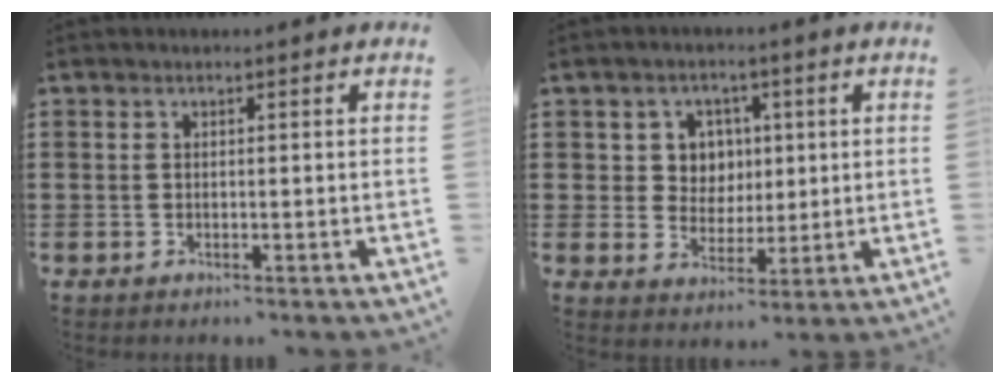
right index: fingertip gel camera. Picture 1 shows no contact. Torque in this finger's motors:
{"motor_torque": [0.18, -0.14, 0.18, 0.04]}